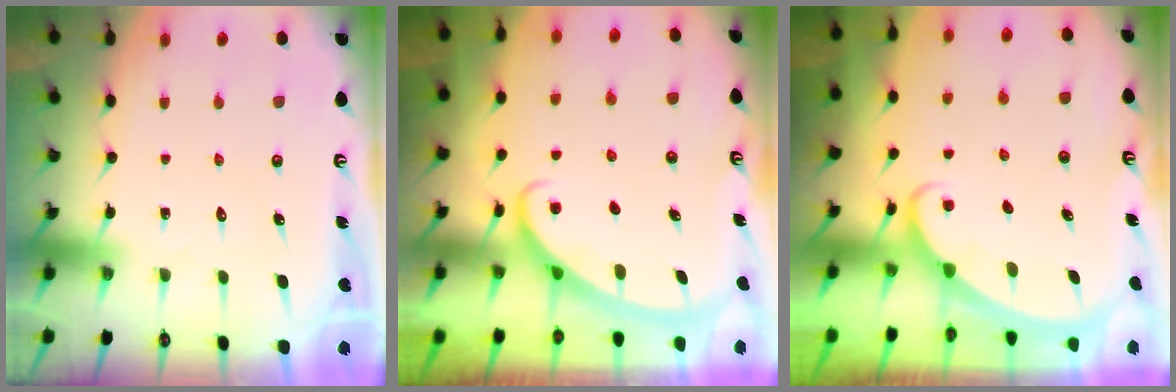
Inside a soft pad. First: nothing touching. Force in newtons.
{"total": 2.8, "press": 2.8, "slide": 0.4}
{"total": 1.7, "press": 1.7, "slide": 0.1}